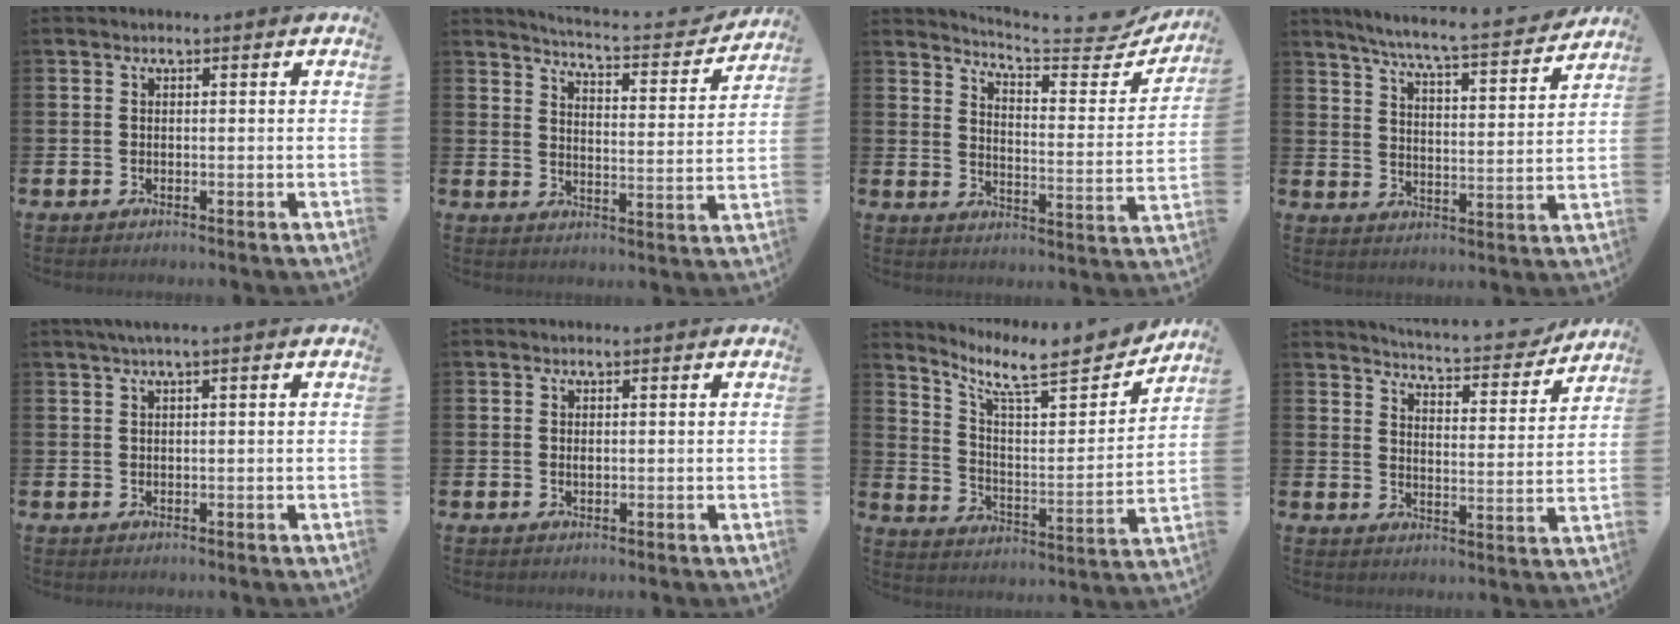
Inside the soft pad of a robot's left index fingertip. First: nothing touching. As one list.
[{"total": 4.7, "force": [4.6, 0.1, 0.8], "torque": [-0.032, -0.043, 0.072]}, {"total": 5.7, "force": [5.4, 0.5, 1.9], "torque": [-0.050, -0.051, 0.084]}, {"total": 6.9, "force": [6.4, -0.3, 2.6], "torque": [-0.068, -0.052, 0.105]}, {"total": 1.6, "force": [0.9, -0.1, 1.3], "torque": [-0.030, 0.004, 0.016]}, {"total": 0.5, "force": [0.2, 0.2, 0.4], "torque": [-0.007, 0.000, 0.002]}, {"total": 10.0, "force": [8.6, 2.4, 4.5], "torque": [-0.104, -0.065, 0.144]}, {"total": 5.5, "force": [5.4, 0.2, 0.9], "torque": [-0.036, -0.043, 0.090]}]